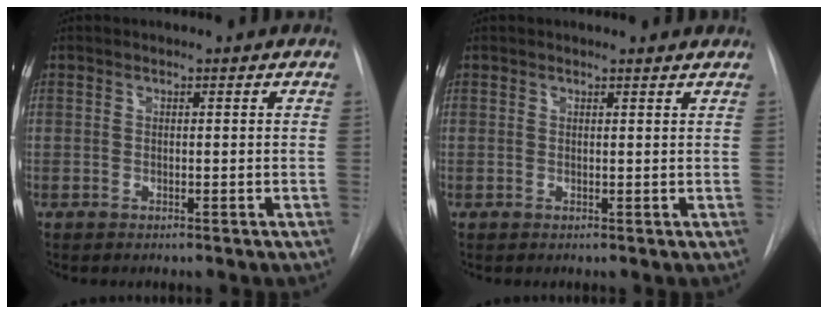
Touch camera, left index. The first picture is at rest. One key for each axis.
{"total": 2.3, "fx": 2.3, "fy": 0.0, "fz": 0.2, "tx": -0.009, "ty": -0.003, "tz": 0.019}